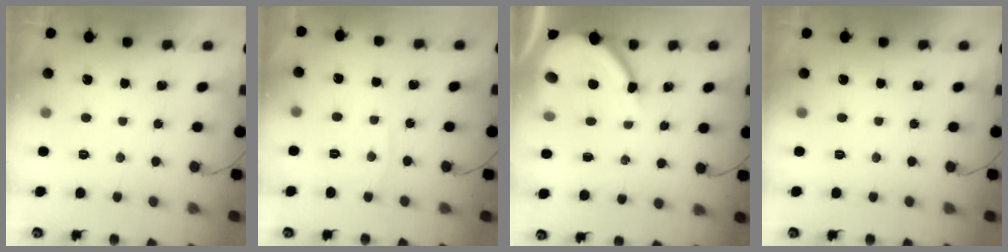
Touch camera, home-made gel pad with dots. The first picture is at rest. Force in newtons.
{"total": 4.1, "press": 4.1, "slide": 0.3}
{"total": 9.6, "press": 9.5, "slide": 1.1}
{"total": 0.0}